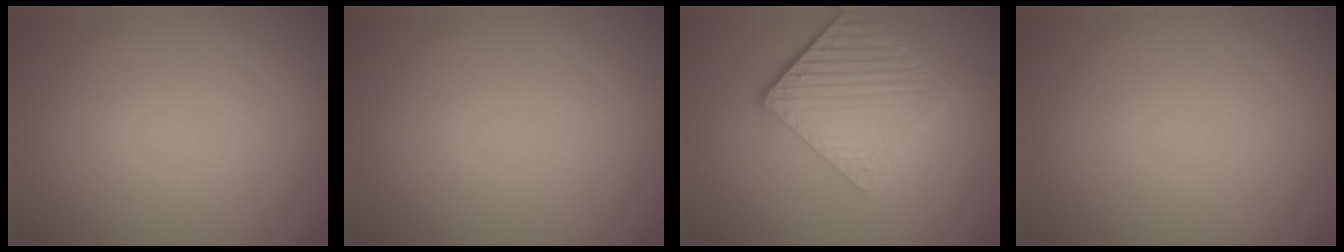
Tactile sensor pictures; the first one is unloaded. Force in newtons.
{"total": 0.0}
{"total": 5.8, "press": 4.2, "slide": 4.1}
{"total": 0.0}